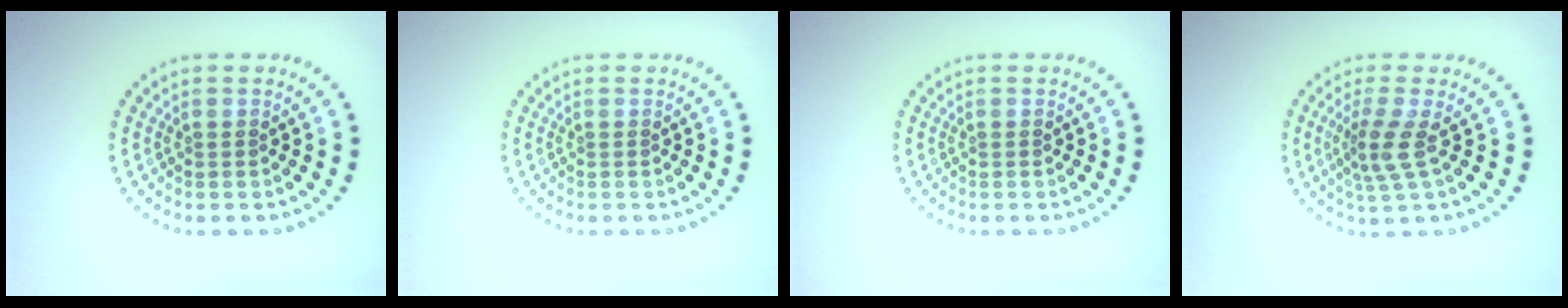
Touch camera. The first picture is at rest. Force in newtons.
{"total": 0.0}
{"total": 0.0}
{"total": 2.9, "press": 2.2, "slide": 1.8}